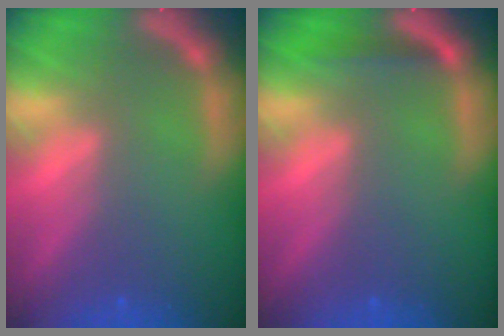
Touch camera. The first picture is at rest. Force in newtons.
{"total": 1.4}